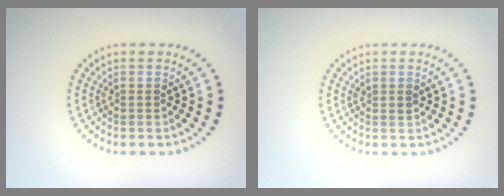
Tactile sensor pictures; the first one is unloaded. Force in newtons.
{"total": 0.8, "press": 0.7, "slide": 0.3}